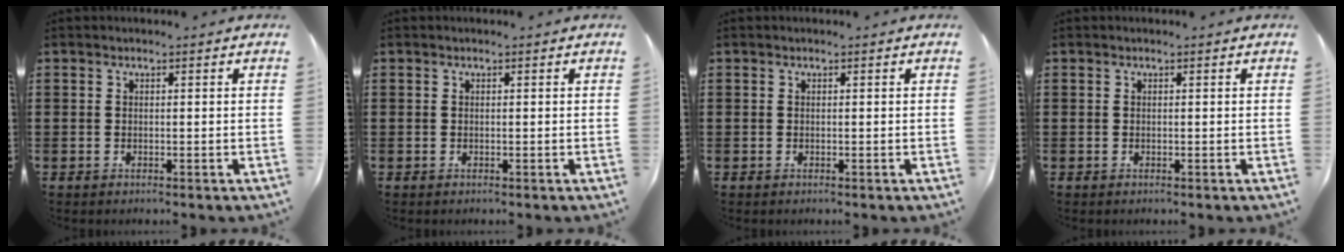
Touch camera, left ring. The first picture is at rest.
{"total": 0.0}
{"total": 0.0}
{"total": 0.0}